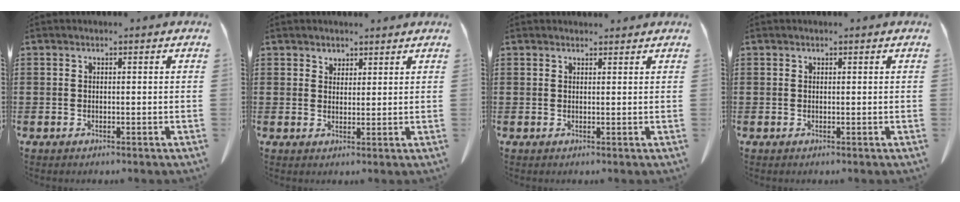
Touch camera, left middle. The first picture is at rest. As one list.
[{"total": 2.1, "force": [1.9, 1.0, -0.1], "torque": [-0.004, 0.005, 0.037]}, {"total": 1.0, "force": [1.0, 0.3, 0.1], "torque": [-0.005, 0.001, 0.019]}, {"total": 0.0}]